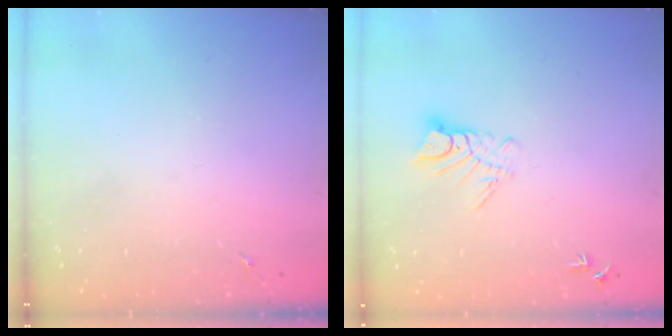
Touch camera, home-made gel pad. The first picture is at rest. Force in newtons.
{"total": 6.5, "press": 6.5, "slide": 0.5}